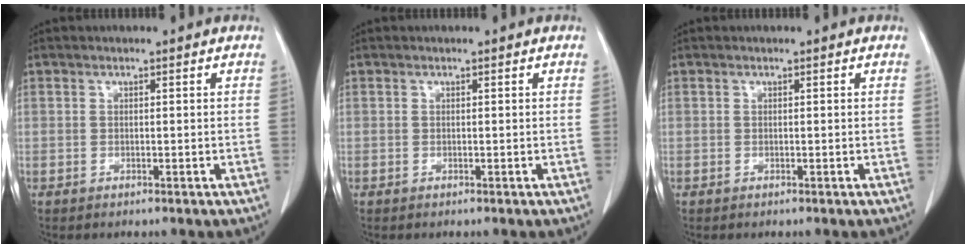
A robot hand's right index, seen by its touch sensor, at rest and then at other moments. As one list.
[{"total": 0.0}, {"total": 0.0}]